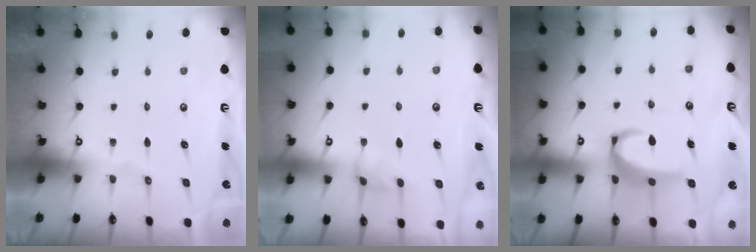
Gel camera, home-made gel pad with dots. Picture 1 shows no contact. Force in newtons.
{"total": 2.7, "press": 2.7, "slide": 0.4}
{"total": 6.7, "press": 6.6, "slide": 1.0}